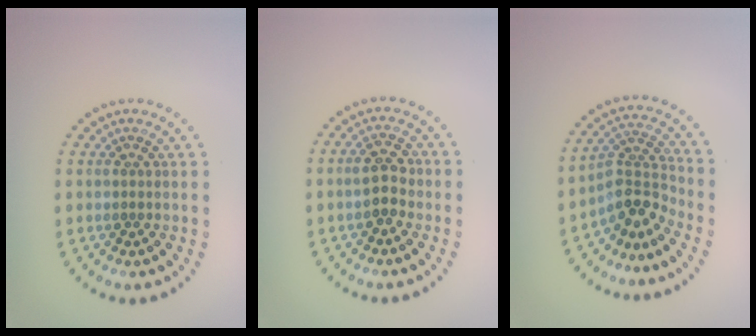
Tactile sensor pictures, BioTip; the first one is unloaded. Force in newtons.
{"total": 2.6, "press": 2.6, "slide": 0.3}
{"total": 3.7, "press": 2.5, "slide": 2.8}